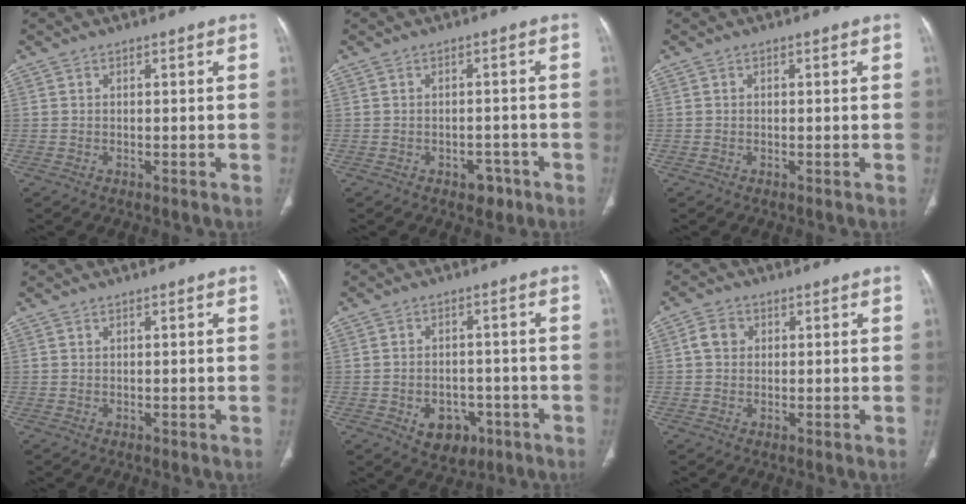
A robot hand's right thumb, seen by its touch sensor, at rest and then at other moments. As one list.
[{"total": 3.5, "force": [-2.0, 2.3, 1.7], "torque": [-0.005, 0.014, -0.021]}, {"total": 0.0}, {"total": 0.0}, {"total": 7.4, "force": [-3.0, 5.5, 3.9], "torque": [-0.034, 0.022, -0.032]}, {"total": 3.5, "force": [0.7, 2.9, 1.8], "torque": [-0.026, 0.006, 0.011]}]